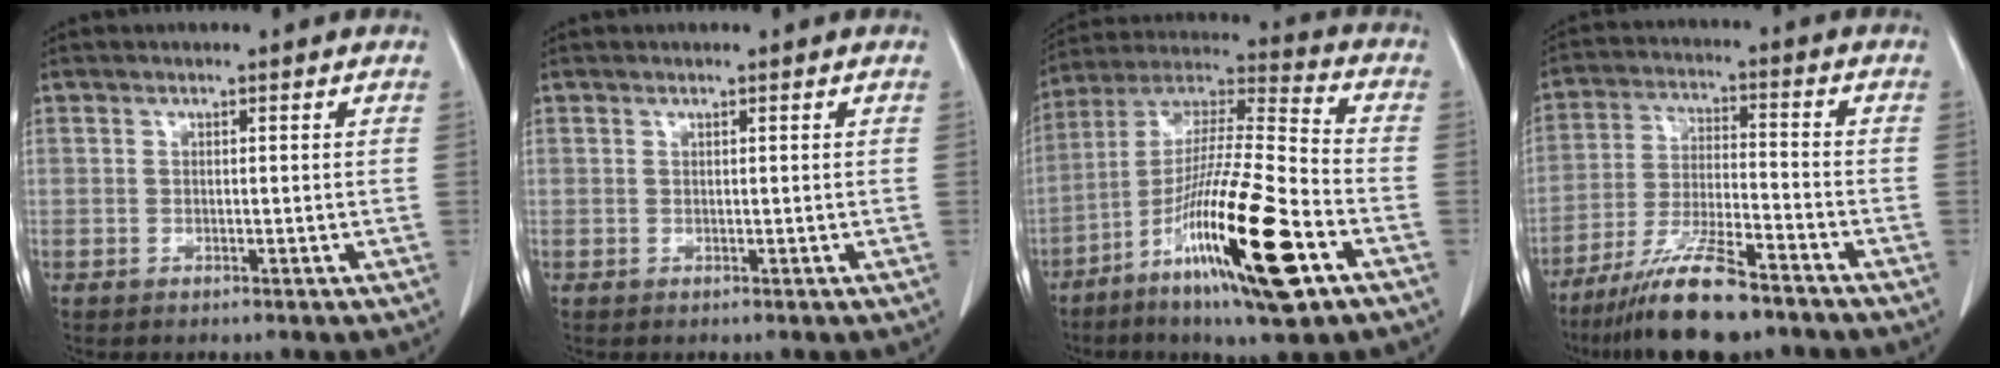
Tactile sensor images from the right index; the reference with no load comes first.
{"total": 0.0}
{"total": 21.3, "force": [-9.2, 1.7, 19.1], "torque": [-0.362, -0.032, -0.163]}
{"total": 12.2, "force": [-9.4, 1.7, 7.7], "torque": [-0.147, -0.027, -0.167]}